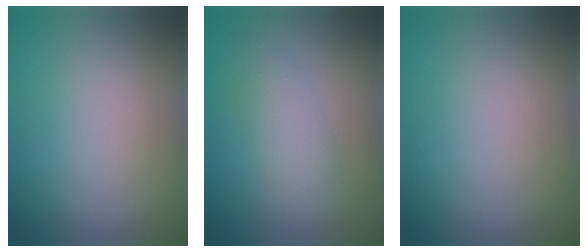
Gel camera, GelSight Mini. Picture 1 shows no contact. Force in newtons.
{"total": 3.0, "press": 3.0, "slide": 0.0}
{"total": 0.0}